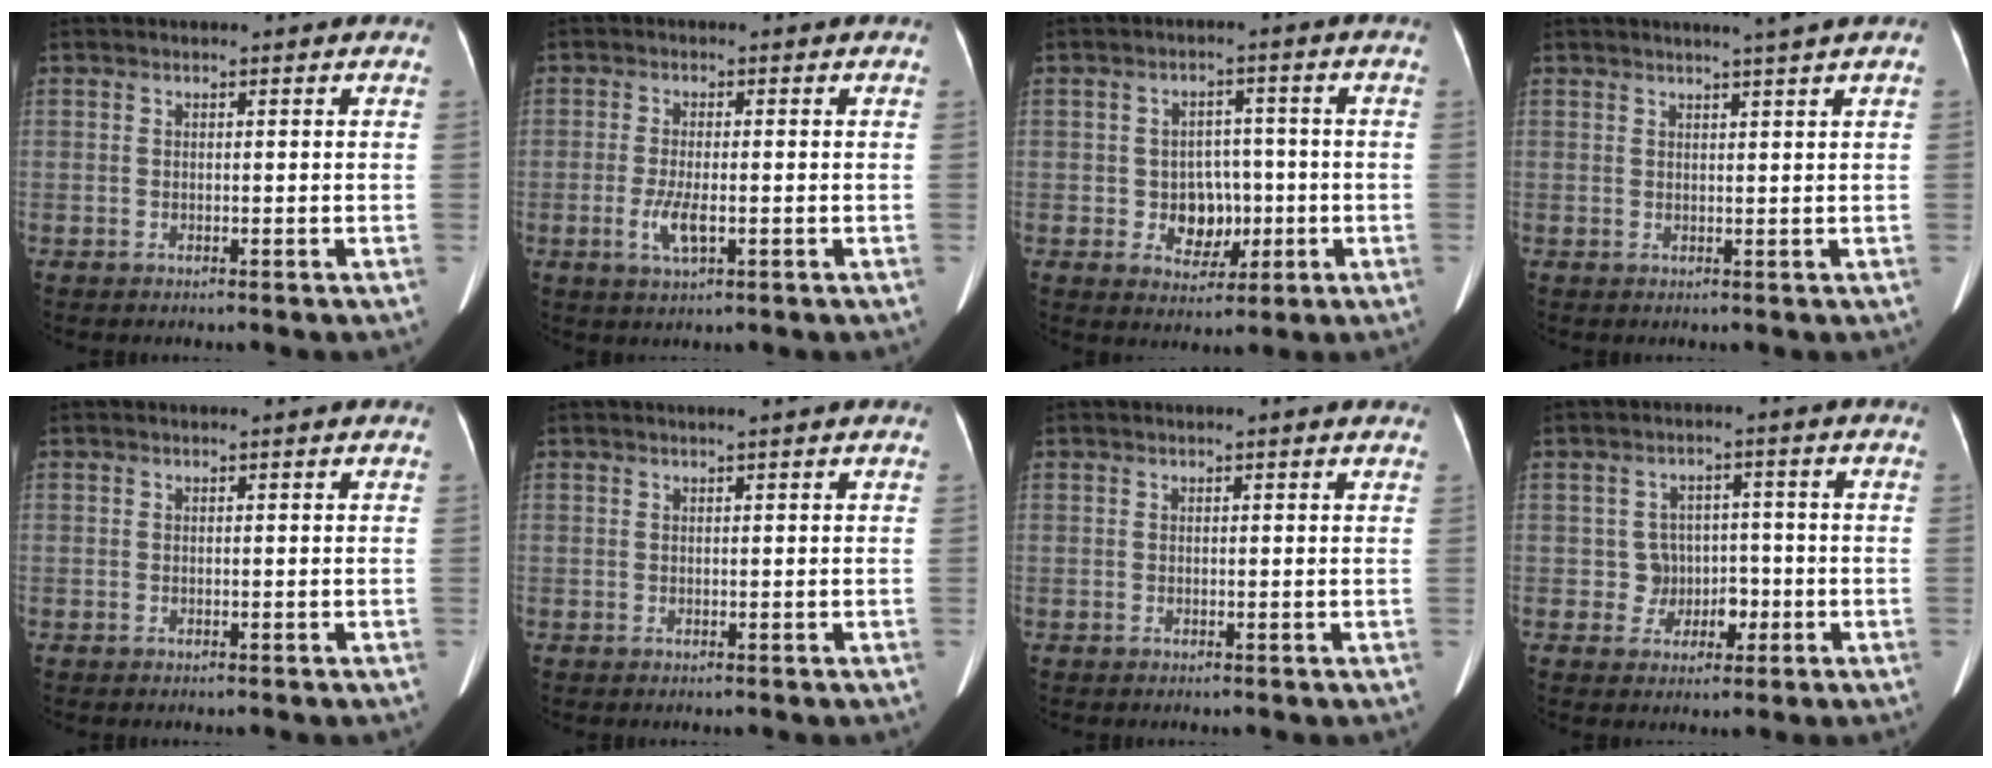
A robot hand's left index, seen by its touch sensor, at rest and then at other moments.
{"total": 3.9, "force": [-1.1, 1.0, 3.6], "torque": [-0.081, -0.006, -0.018]}
{"total": 5.9, "force": [-1.2, 4.5, 3.6], "torque": [-0.056, 0.011, -0.010]}
{"total": 3.1, "force": [2.4, -0.8, 1.7], "torque": [-0.024, 0.002, 0.032]}
{"total": 0.0}
{"total": 0.8, "force": [0.6, -0.2, 0.5], "torque": [-0.014, 0.001, 0.017]}
{"total": 1.3, "force": [1.1, 0.1, 0.7], "torque": [-0.008, 0.011, 0.012]}
{"total": 4.2, "force": [-0.9, 4.0, 0.8], "torque": [-0.005, 0.013, -0.009]}